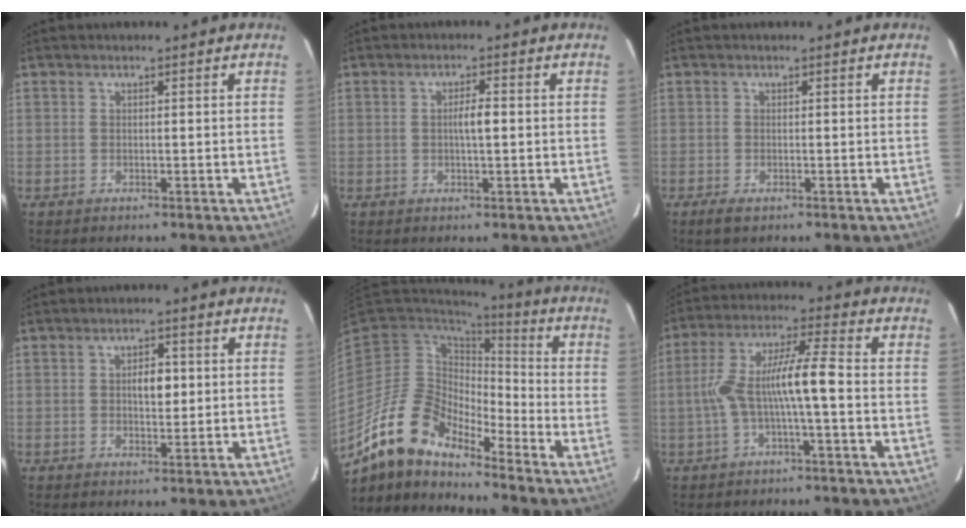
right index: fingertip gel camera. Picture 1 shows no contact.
{"total": 2.5, "force": [0.0, 0.3, 2.5], "torque": [-0.046, 0.001, -0.001]}
{"total": 1.7, "force": [-1.0, 0.7, 1.1], "torque": [-0.025, -0.003, -0.012]}
{"total": 3.5, "force": [0.4, 1.6, 3.1], "torque": [-0.049, 0.004, 0.009]}
{"total": 11.6, "force": [-9.8, 4.3, 4.5], "torque": [-0.092, 0.039, -0.186]}
{"total": 9.2, "force": [-1.4, 0.5, 9.1], "torque": [-0.179, 0.029, -0.031]}